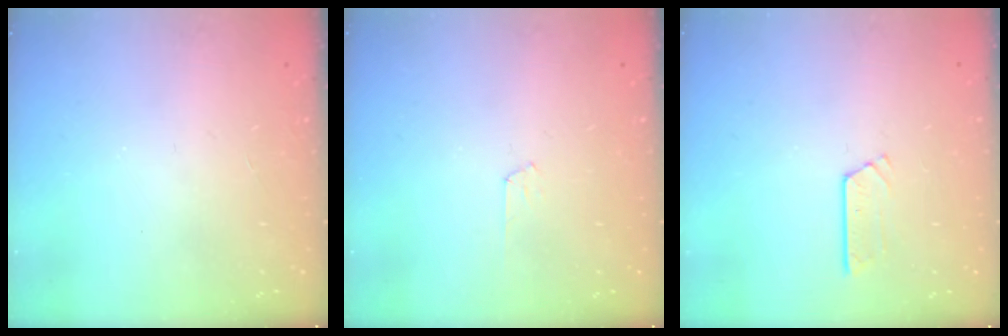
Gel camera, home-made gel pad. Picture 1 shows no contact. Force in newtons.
{"total": 3.5, "press": 3.4, "slide": 0.4}
{"total": 2.6, "press": 2.6, "slide": 0.2}